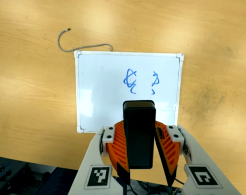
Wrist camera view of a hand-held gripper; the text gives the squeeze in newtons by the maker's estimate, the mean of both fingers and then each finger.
{"total": 8.7, "left": 8.0, "right": 9.4}